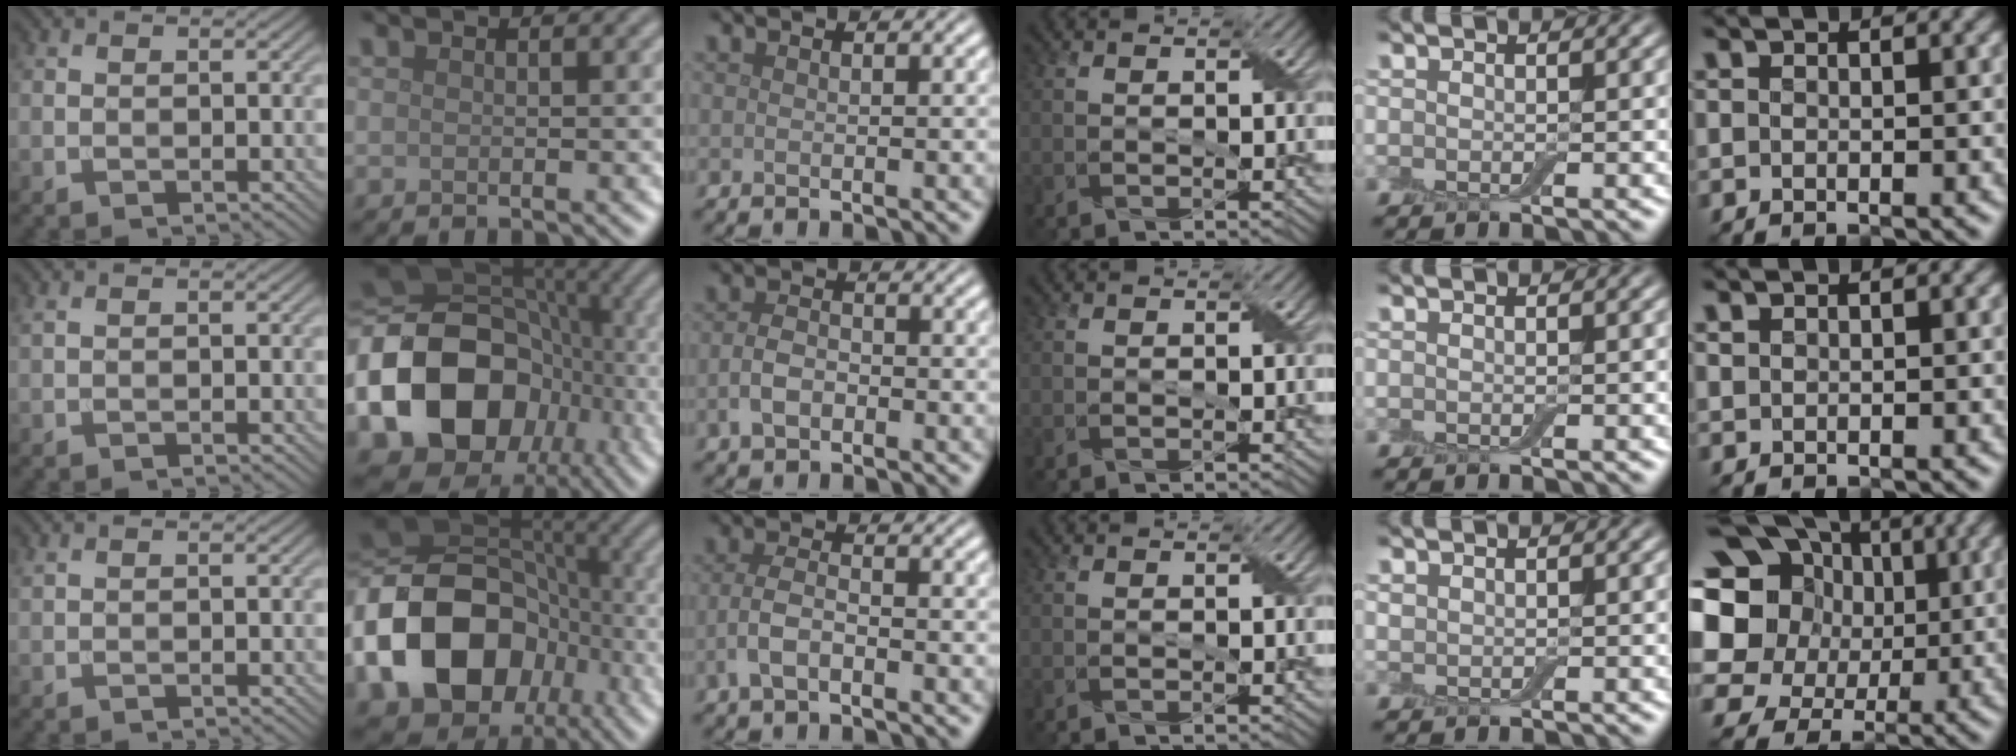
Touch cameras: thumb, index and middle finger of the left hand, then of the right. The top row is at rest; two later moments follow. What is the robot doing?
{"motion": "fold", "object": "aluminum foil"}